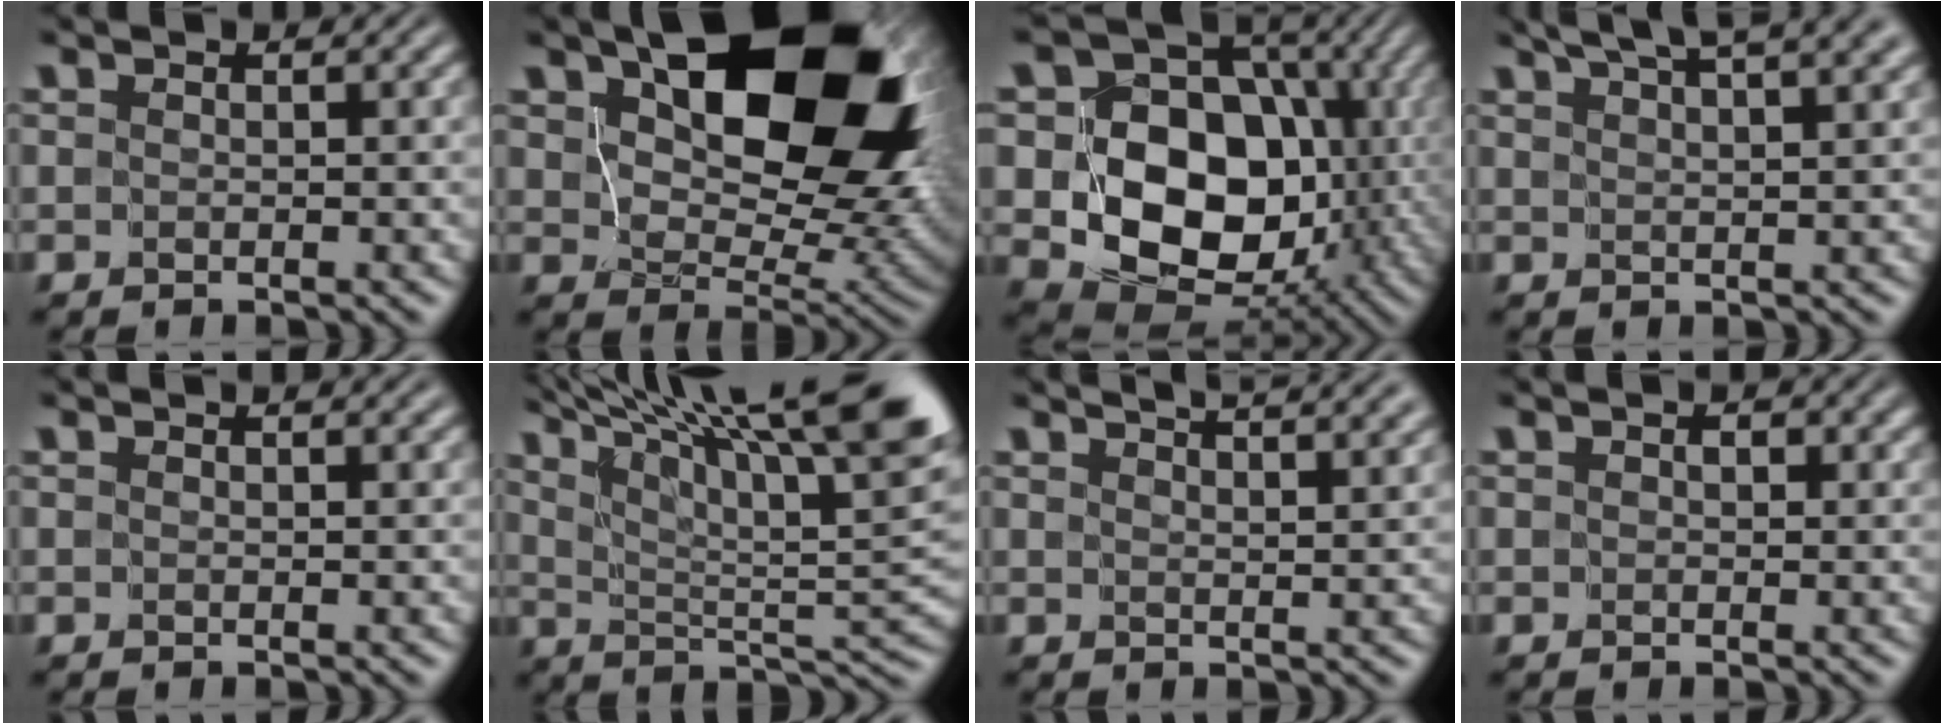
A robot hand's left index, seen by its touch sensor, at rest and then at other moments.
{"total": 16.1, "force": [6.7, 8.8, 11.7], "torque": [-0.170, 0.004, 0.112]}
{"total": 13.5, "force": [-0.4, 10.8, 8.1], "torque": [-0.112, -0.005, -0.021]}
{"total": 8.3, "force": [6.3, 2.3, 4.9], "torque": [-0.045, 0.039, 0.057]}
{"total": 0.7, "force": [0.6, 0.1, 0.4], "torque": [-0.005, -0.001, 0.005]}
{"total": 16.5, "force": [10.7, 4.2, 11.8], "torque": [-0.186, 0.027, 0.157]}
{"total": 7.7, "force": [6.0, 2.5, 4.2], "torque": [-0.024, 0.038, 0.047]}
{"total": 1.1, "force": [0.4, 0.7, 0.8], "torque": [-0.003, -0.001, 0.005]}